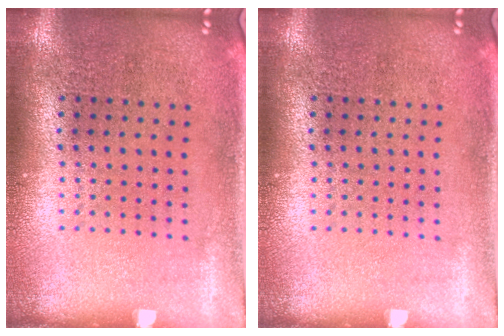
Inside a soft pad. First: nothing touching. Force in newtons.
{"total": 0.0}